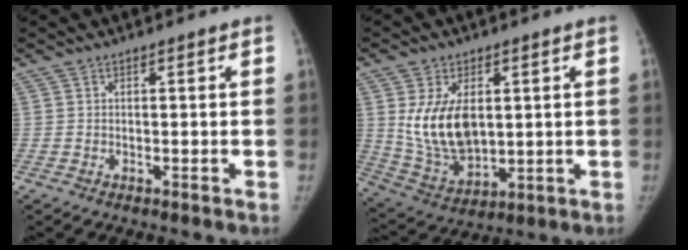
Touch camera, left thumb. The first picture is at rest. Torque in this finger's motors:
{"motor_torque": [0.02, 0.79, 1.19, -1.19, 0.39]}